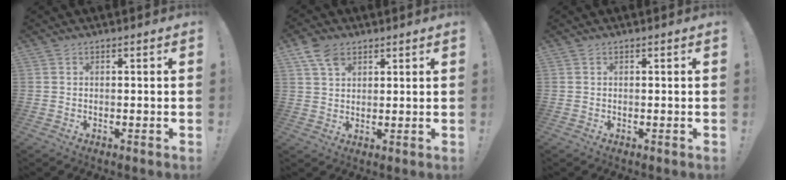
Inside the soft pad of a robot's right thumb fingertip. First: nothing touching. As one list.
[{"total": 5.9, "force": [3.6, 3.5, 3.1], "torque": [-0.060, -0.010, 0.069]}, {"total": 0.0}]